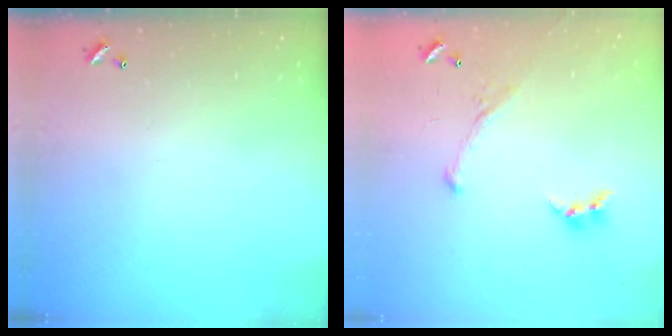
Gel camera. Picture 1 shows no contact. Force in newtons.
{"total": 2.8, "press": 2.6, "slide": 1.0}